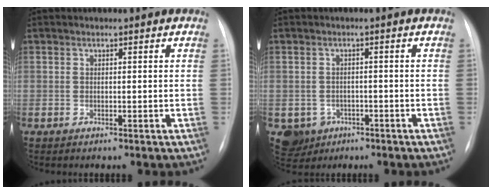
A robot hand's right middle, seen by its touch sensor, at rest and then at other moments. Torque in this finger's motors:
{"motor_torque": [0.05, -0.07, 0.00, 0.00]}